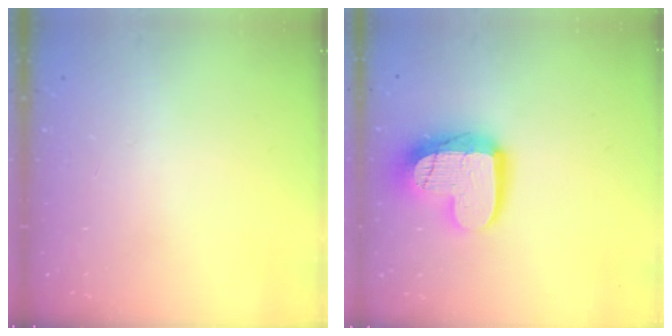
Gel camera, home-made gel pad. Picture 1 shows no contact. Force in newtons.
{"total": 17.3, "press": 17.3, "slide": 1.7}